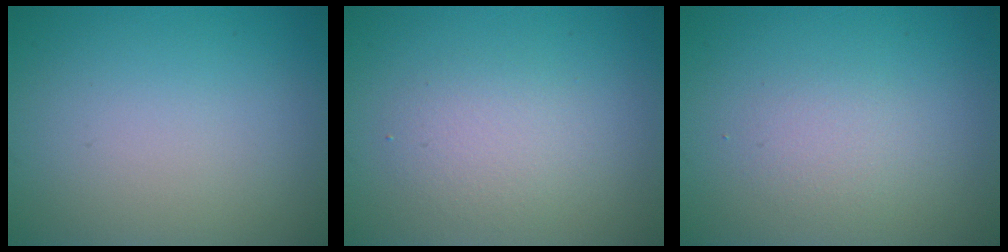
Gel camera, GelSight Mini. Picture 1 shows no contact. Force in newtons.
{"total": 2.4, "press": 2.4, "slide": 0.1}
{"total": 1.5, "press": 1.5, "slide": 0.1}